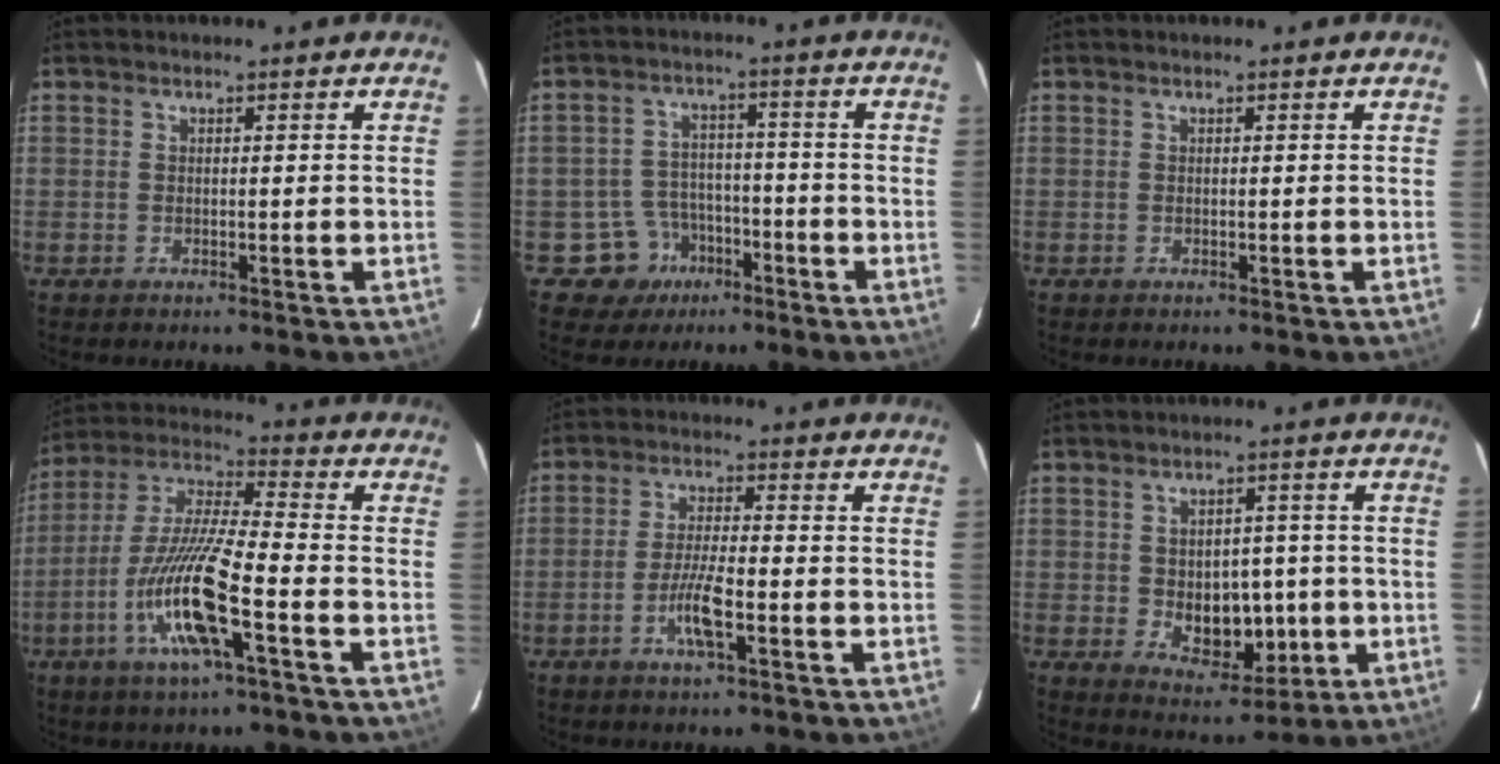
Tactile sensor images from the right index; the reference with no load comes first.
{"total": 6.8, "force": [-3.2, 6.0, -0.1], "torque": [0.011, 0.015, -0.044]}
{"total": 0.0}
{"total": 14.8, "force": [-5.4, 1.2, 13.7], "torque": [-0.281, -0.008, -0.105]}
{"total": 5.6, "force": [-2.3, 0.5, 5.1], "torque": [-0.098, -0.004, -0.044]}
{"total": 8.4, "force": [-0.9, 5.4, 6.3], "torque": [-0.084, 0.004, 0.001]}